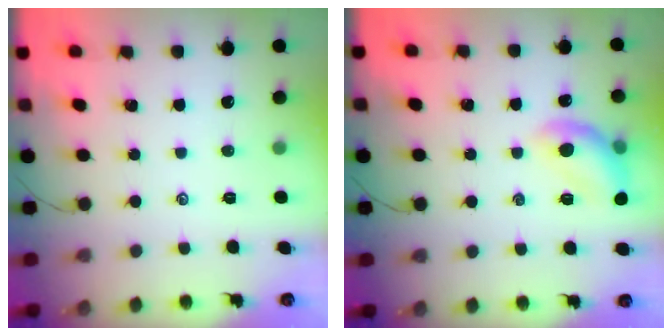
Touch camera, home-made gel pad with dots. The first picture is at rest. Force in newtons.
{"total": 12.6, "press": 12.6, "slide": 0.9}